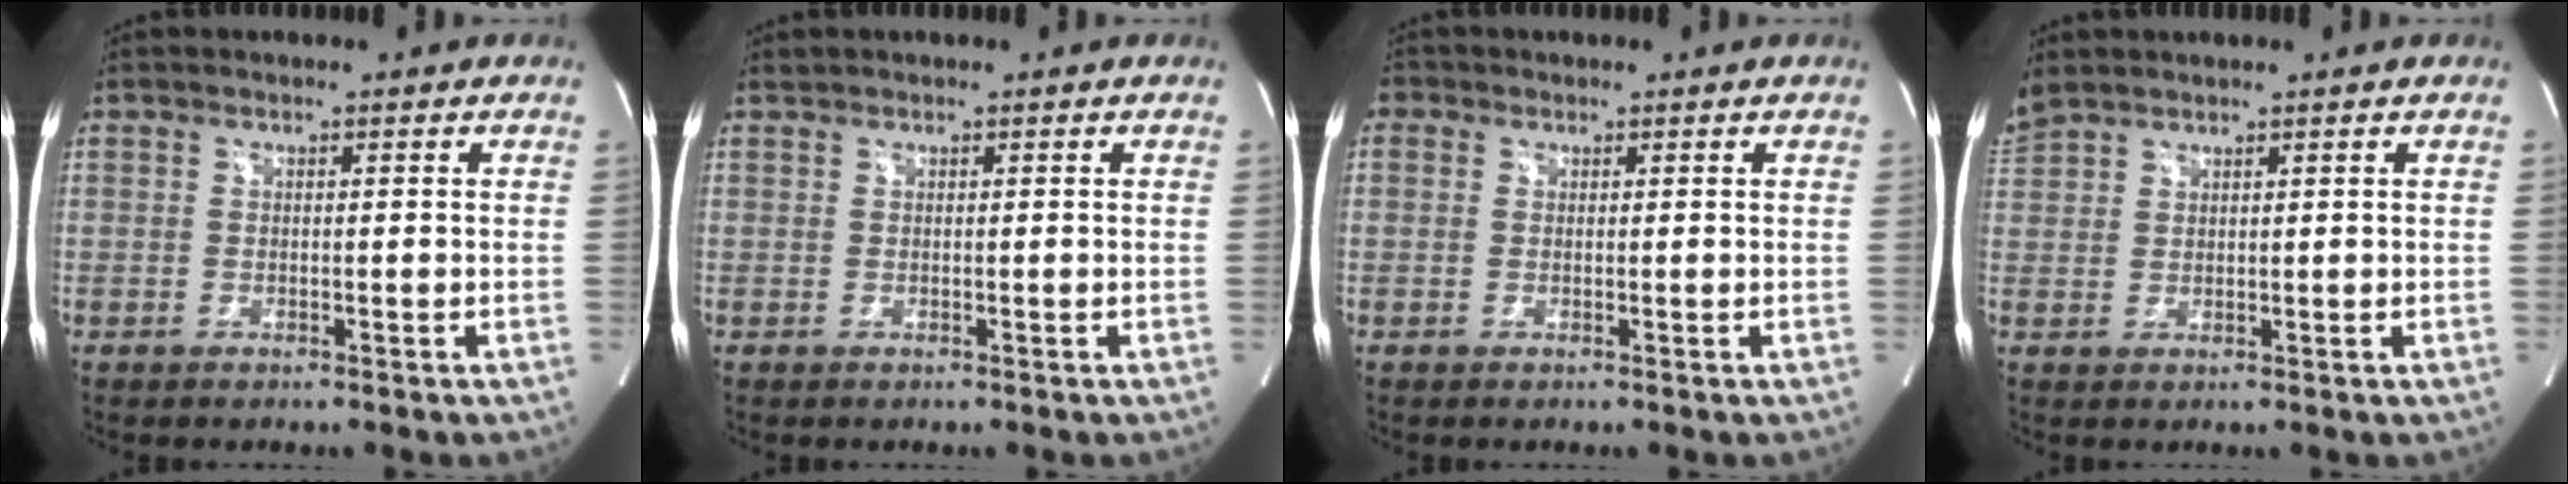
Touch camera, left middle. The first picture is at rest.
{"total": 0.0}
{"total": 1.2, "force": [0.5, 1.1, 0.2], "torque": [0.004, 0.004, 0.005]}
{"total": 3.2, "force": [3.1, 0.6, 0.6], "torque": [-0.029, 0.019, 0.074]}